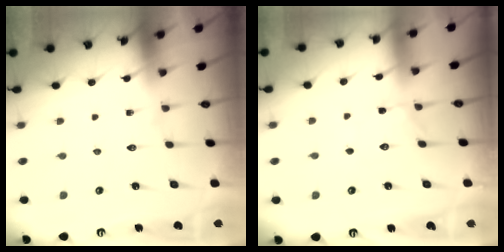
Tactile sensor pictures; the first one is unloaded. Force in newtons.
{"total": 1.8, "press": 1.8, "slide": 0.4}